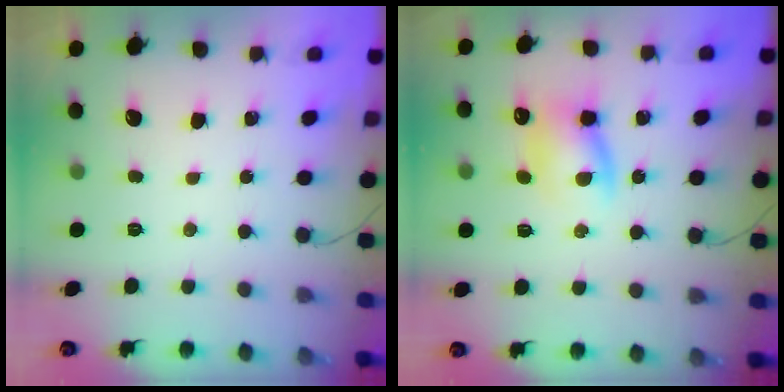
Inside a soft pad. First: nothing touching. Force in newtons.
{"total": 9.6, "press": 9.4, "slide": 2.1}